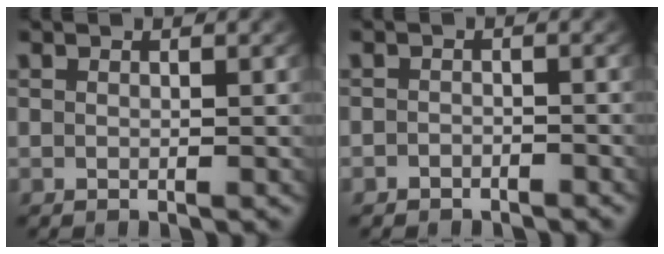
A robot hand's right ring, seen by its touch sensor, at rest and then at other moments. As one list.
[{"total": 1.5, "force": [-1.4, 0.5, -0.1], "torque": [-0.001, -0.012, -0.017]}]